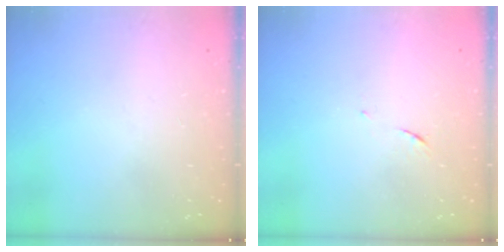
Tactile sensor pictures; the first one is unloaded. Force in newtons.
{"total": 5.1, "press": 5.1, "slide": 0.4}